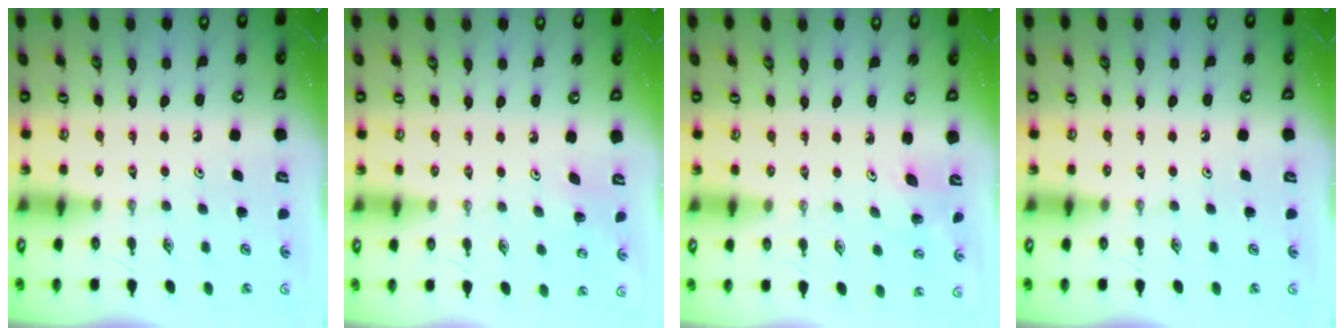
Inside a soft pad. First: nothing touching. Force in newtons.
{"total": 3.7, "press": 3.7, "slide": 0.4}
{"total": 5.2, "press": 4.9, "slide": 1.8}
{"total": 0.0}